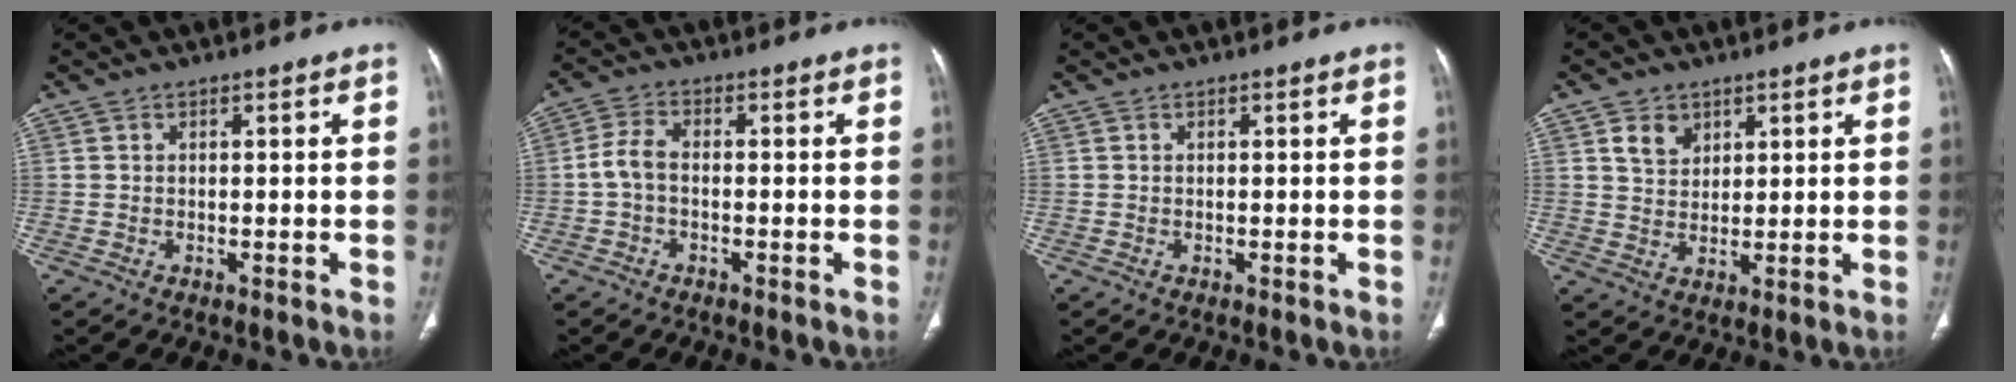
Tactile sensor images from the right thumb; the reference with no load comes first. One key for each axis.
{"total": 4.0, "fx": -0.8, "fy": 2.2, "fz": 3.3, "tx": -0.071, "ty": 0.013, "tz": -0.025}
{"total": 0.0}
{"total": 4.8, "fx": 2.5, "fy": 3.5, "fz": 2.0, "tx": -0.015, "ty": -0.020, "tz": 0.050}